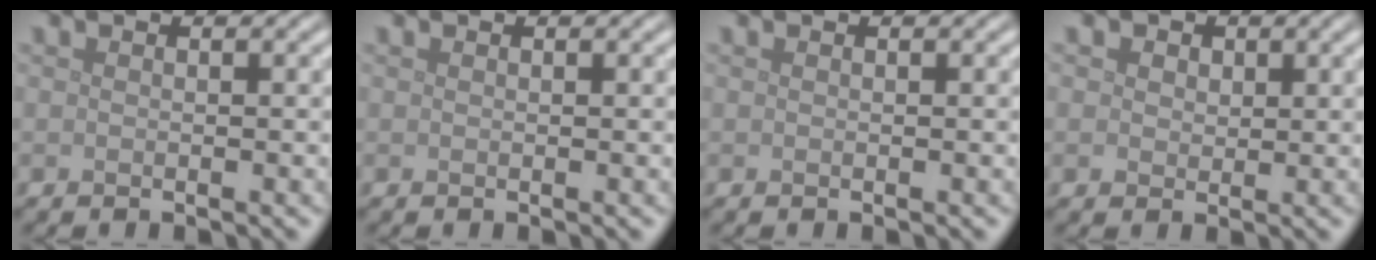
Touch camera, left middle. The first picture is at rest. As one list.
[{"total": 0.0}, {"total": 0.0}, {"total": 2.9, "force": [1.5, 2.1, 1.4], "torque": [-0.026, 0.008, 0.010]}]